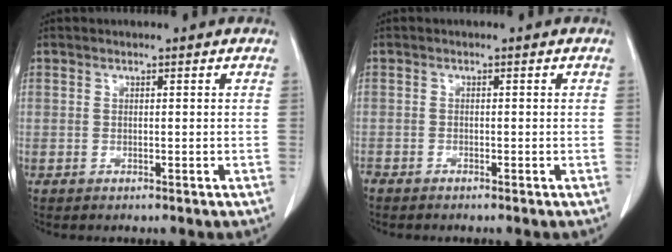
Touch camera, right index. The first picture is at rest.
{"total": 1.1, "force": [-1.1, 0.3, 0.3], "torque": [-0.006, -0.001, -0.020]}